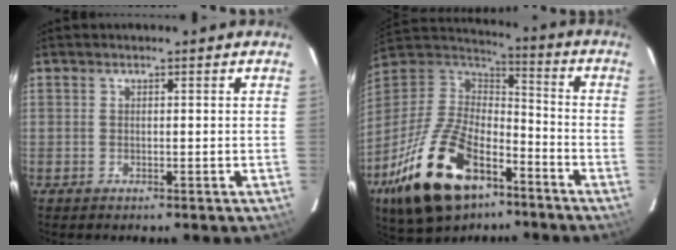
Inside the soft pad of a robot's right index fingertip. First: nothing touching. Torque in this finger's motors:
{"motor_torque": [1.08, -1.06, 1.06, 0.21]}